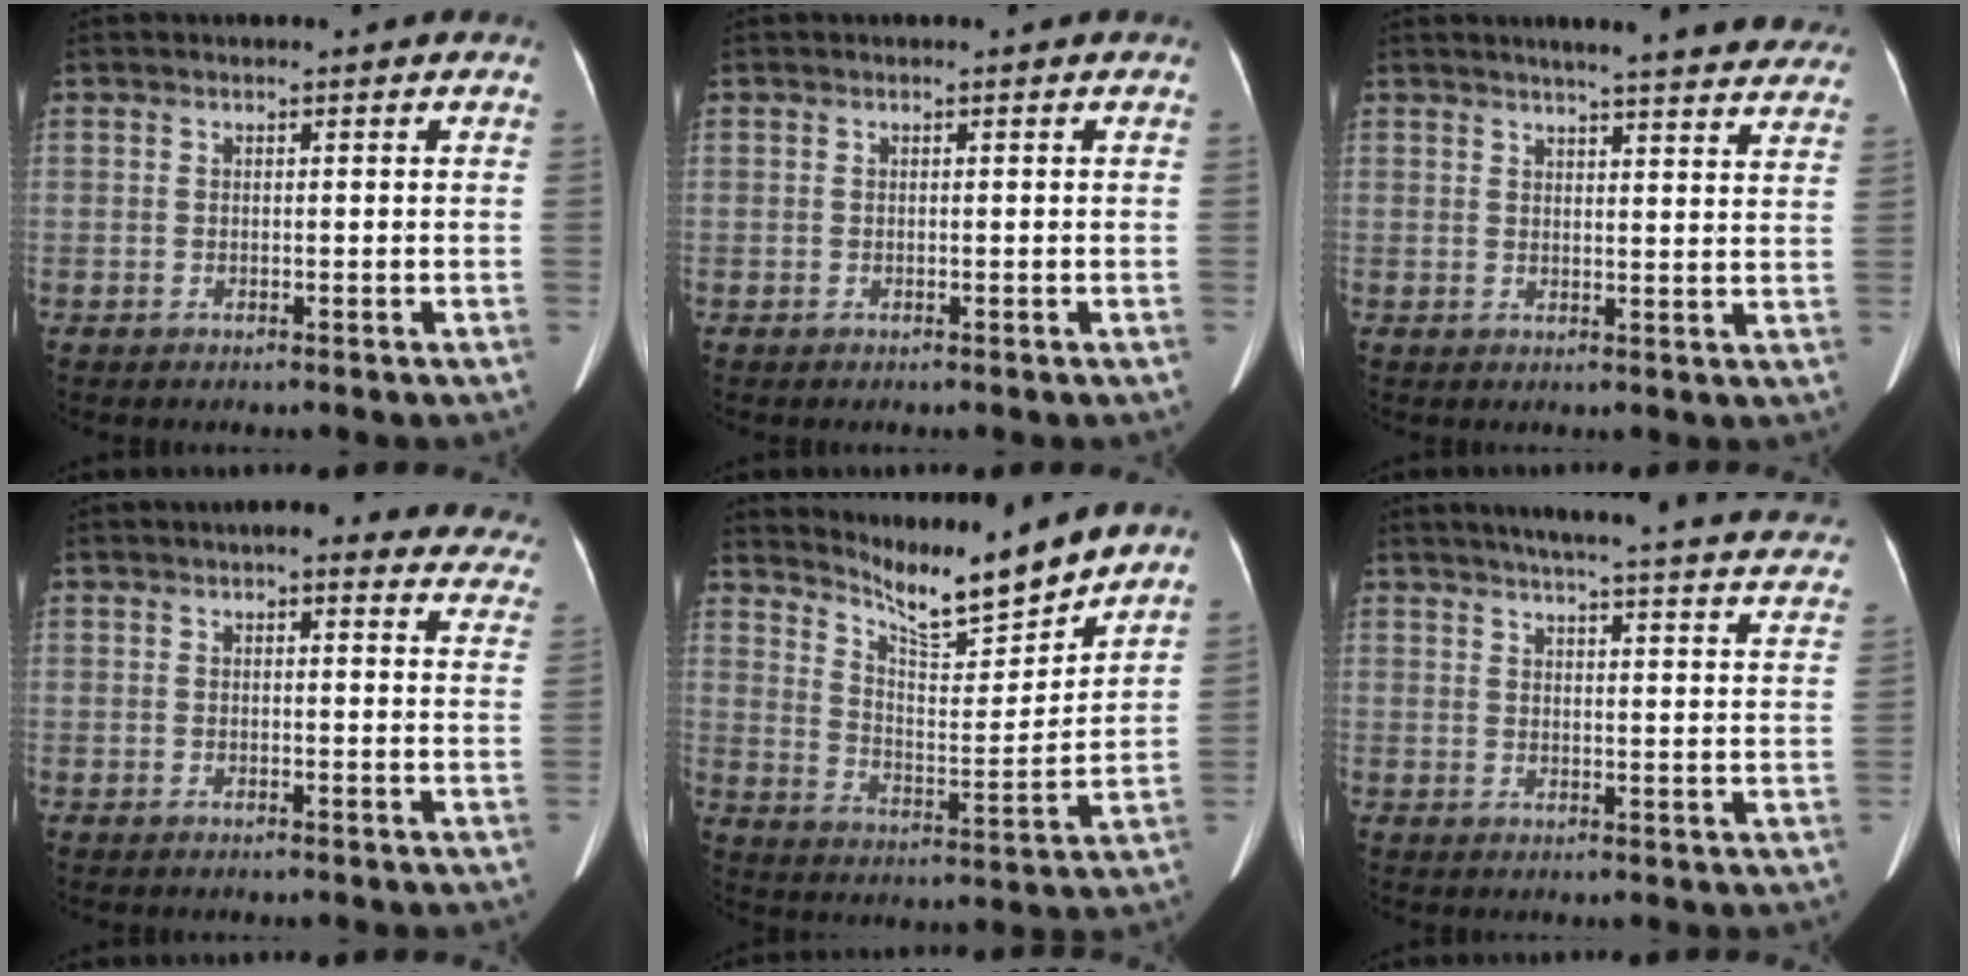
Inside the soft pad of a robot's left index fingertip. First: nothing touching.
{"total": 0.0}
{"total": 18.7, "force": [16.8, 1.9, 7.8], "torque": [-0.091, -0.018, 0.188]}
{"total": 14.6, "force": [13.1, 3.6, 5.4], "torque": [-0.023, -0.002, 0.123]}
{"total": 11.9, "force": [11.3, 0.1, 3.8], "torque": [-0.078, -0.016, 0.189]}
{"total": 29.0, "force": [26.7, 2.2, 11.1], "torque": [-0.157, -0.056, 0.304]}